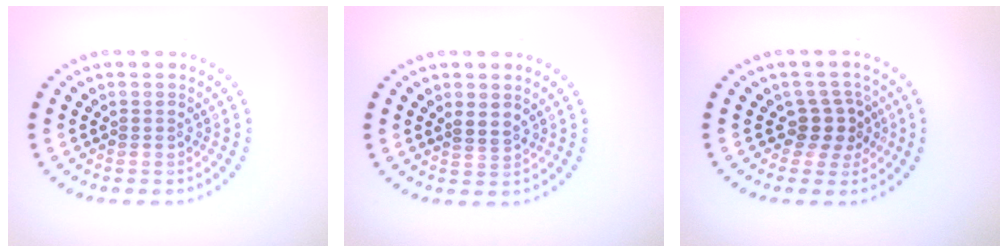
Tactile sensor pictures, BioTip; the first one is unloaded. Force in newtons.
{"total": 1.4, "press": 1.3, "slide": 0.7}
{"total": 2.7, "press": 2.1, "slide": 1.7}